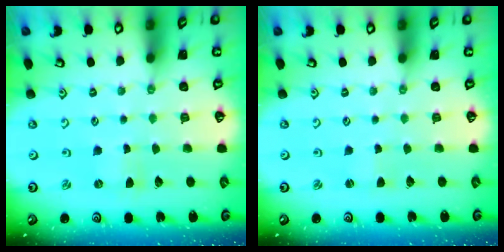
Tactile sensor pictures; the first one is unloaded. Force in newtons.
{"total": 0.9, "press": 0.9, "slide": 0.2}